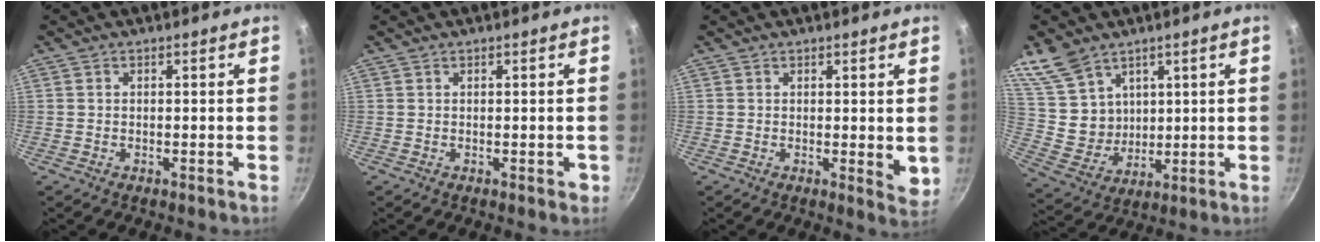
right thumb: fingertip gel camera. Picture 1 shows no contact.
{"total": 1.0, "force": [0.2, 0.5, 0.8], "torque": [-0.002, 0.003, 0.004]}
{"total": 3.8, "force": [1.3, 1.4, 3.3], "torque": [-0.040, -0.007, 0.020]}
{"total": 12.0, "force": [7.4, 8.3, 4.6], "torque": [-0.060, -0.041, 0.159]}